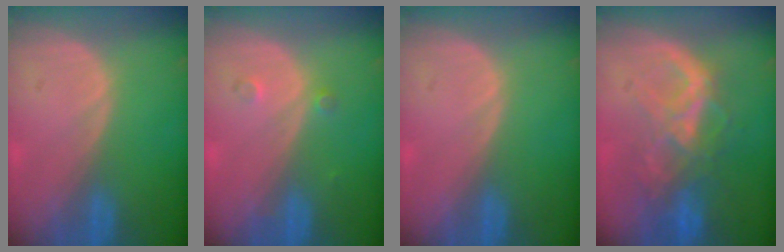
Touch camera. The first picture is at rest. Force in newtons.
{"total": 1.5, "press": 1.2, "slide": 0.8}
{"total": 0.0}
{"total": 8.8, "press": 7.6, "slide": 4.4}